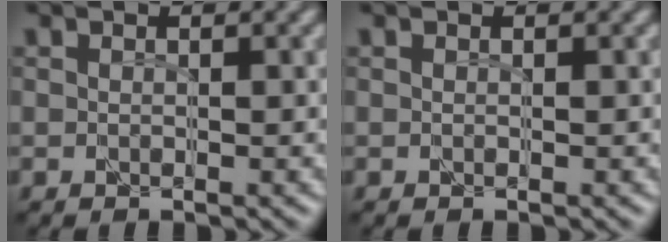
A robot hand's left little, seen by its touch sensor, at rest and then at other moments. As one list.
[{"total": 0.0}]